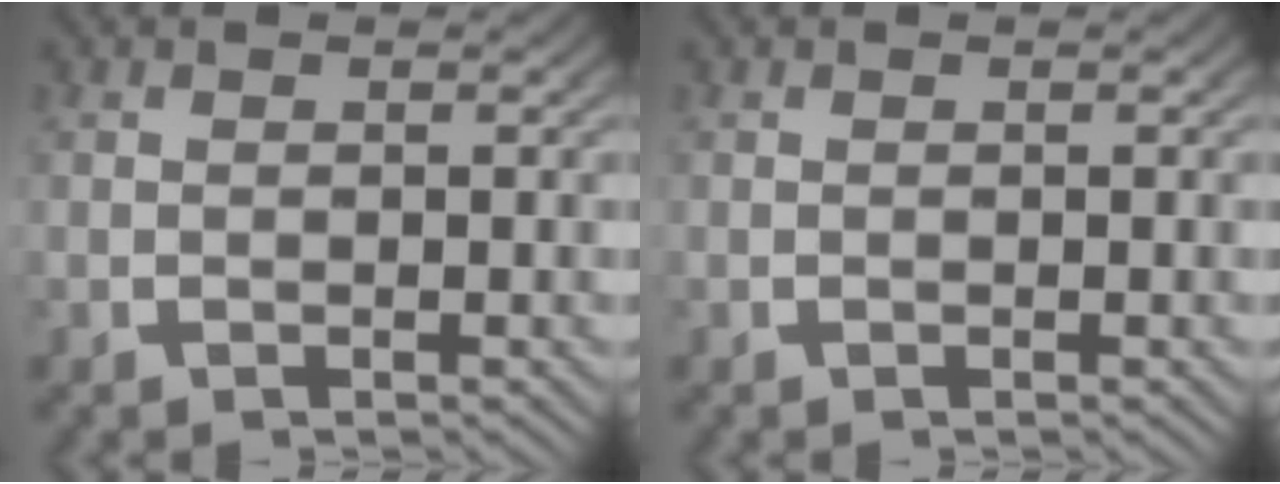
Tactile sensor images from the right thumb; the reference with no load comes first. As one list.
[{"total": 0.0}]